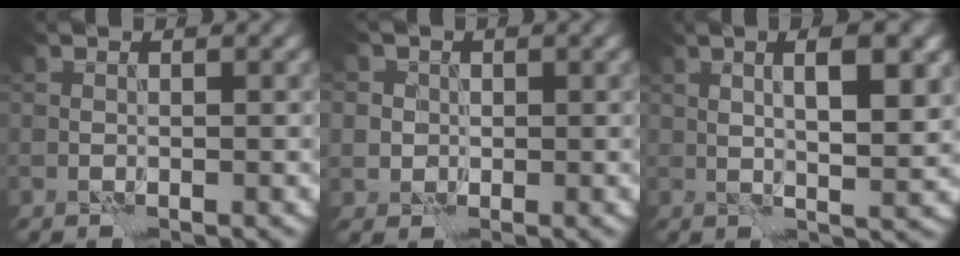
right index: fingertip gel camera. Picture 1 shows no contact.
{"total": 2.8, "force": [0.6, 2.7, 0.6], "torque": [0.015, 0.016, -0.019]}
{"total": 5.4, "force": [1.6, 1.0, 5.0], "torque": [-0.073, 0.007, 0.025]}